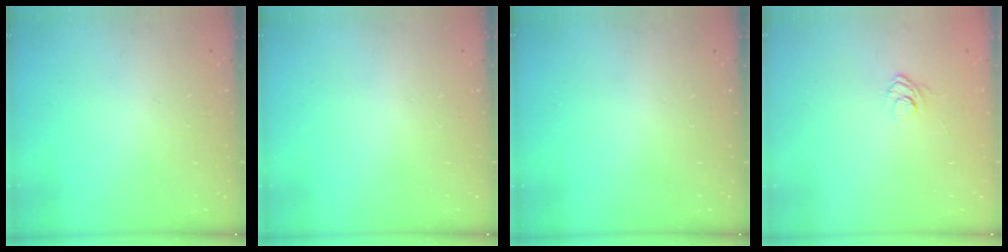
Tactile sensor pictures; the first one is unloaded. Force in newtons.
{"total": 0.0}
{"total": 0.0}
{"total": 3.7, "press": 3.6, "slide": 1.2}